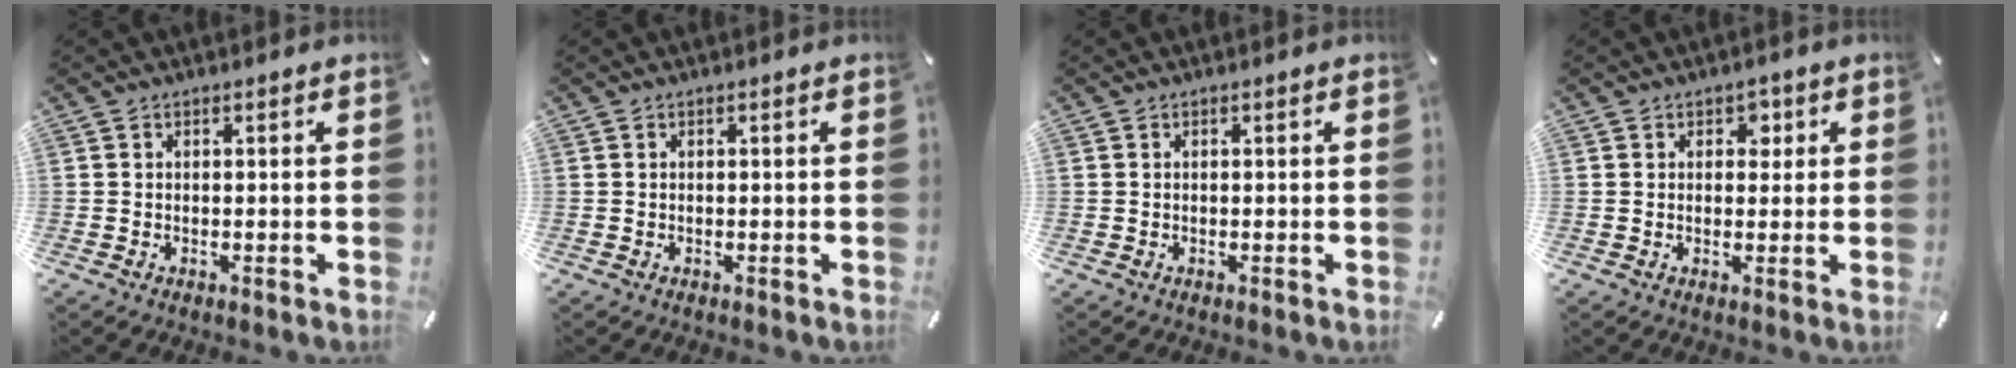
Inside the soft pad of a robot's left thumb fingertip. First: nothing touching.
{"total": 0.0}
{"total": 0.0}
{"total": 2.8, "force": [1.0, 2.3, 1.3], "torque": [0.004, -0.007, 0.008]}